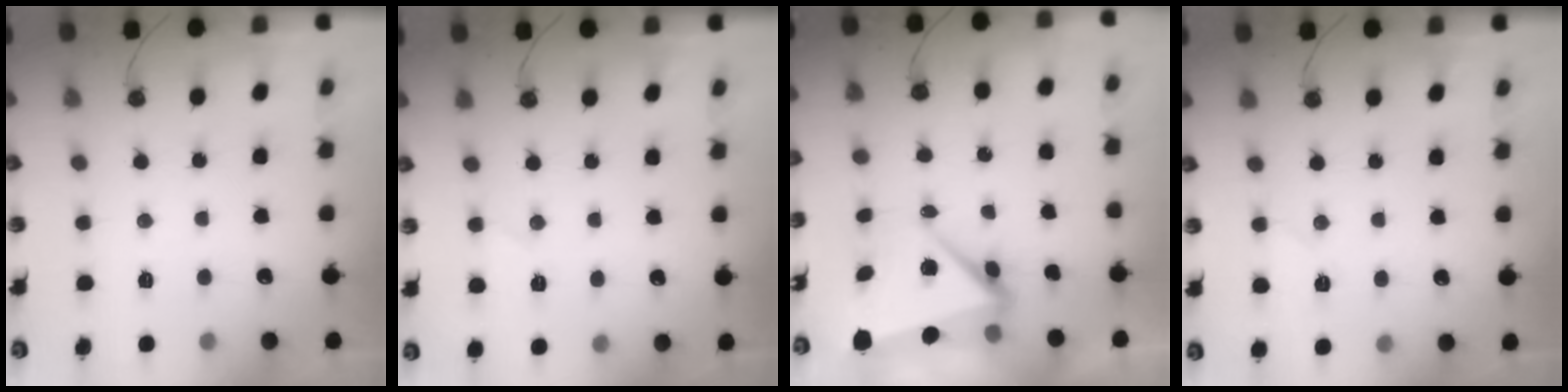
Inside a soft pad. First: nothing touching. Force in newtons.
{"total": 5.2, "press": 5.1, "slide": 0.9}
{"total": 7.3, "press": 7.3, "slide": 1.2}
{"total": 6.0, "press": 5.7, "slide": 1.8}